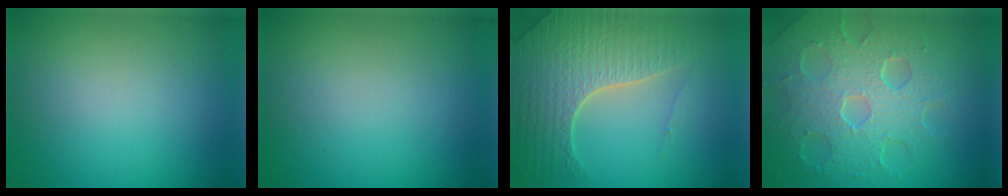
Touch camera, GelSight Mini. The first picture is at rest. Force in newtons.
{"total": 0.0}
{"total": 6.7, "press": 6.4, "slide": 1.6}
{"total": 8.7, "press": 5.9, "slide": 6.5}